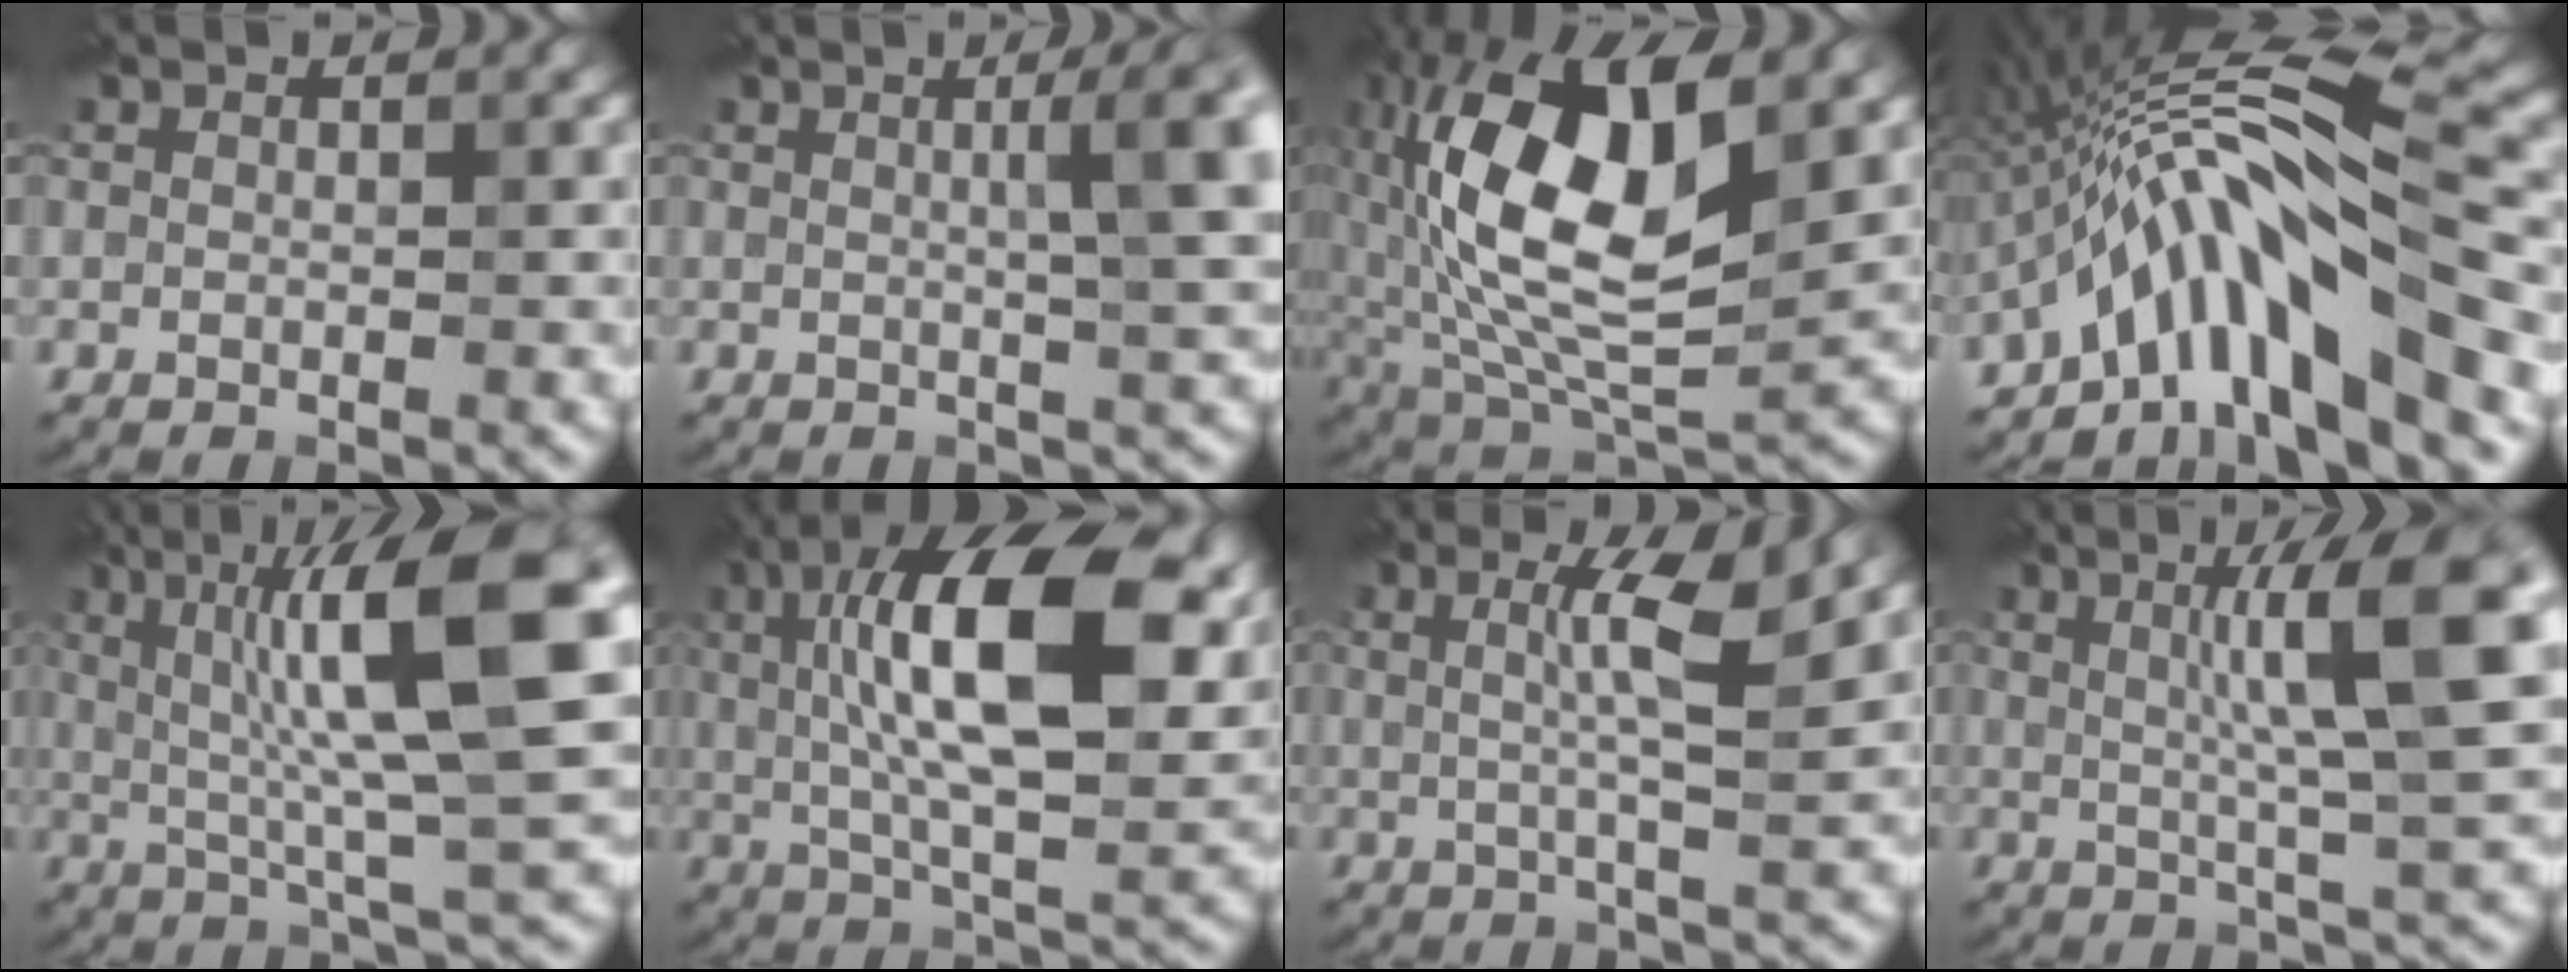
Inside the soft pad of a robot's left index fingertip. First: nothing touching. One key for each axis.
{"total": 5.7, "fx": 1.1, "fy": 1.2, "fz": 5.5, "tx": -0.061, "ty": 0.014, "tz": 0.013}
{"total": 14.8, "fx": 2.3, "fy": 7.4, "fz": 12.6, "tx": -0.249, "ty": 0.004, "tz": 0.041}
{"total": 12.2, "fx": -5.2, "fy": 2.4, "fz": 10.8, "tx": -0.171, "ty": 0.018, "tz": -0.089}
{"total": 12.6, "fx": 2.7, "fy": 2.3, "fz": 12.1, "tx": -0.195, "ty": 0.014, "tz": 0.043}
{"total": 15.0, "fx": 3.5, "fy": 5.6, "fz": 13.4, "tx": -0.225, "ty": 0.015, "tz": 0.048}
{"total": 4.8, "fx": 1.2, "fy": 0.7, "fz": 4.6, "tx": -0.071, "ty": 0.002, "tz": 0.019}
{"total": 9.2, "fx": 1.9, "fy": 1.3, "fz": 8.9, "tx": -0.121, "ty": 0.011, "tz": 0.030}